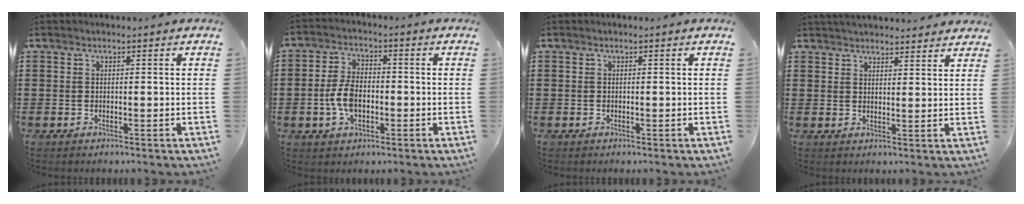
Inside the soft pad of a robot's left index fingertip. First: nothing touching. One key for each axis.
{"total": 5.9, "fx": -1.3, "fy": 3.4, "fz": 4.6, "tx": -0.109, "ty": 0.001, "tz": -0.030}
{"total": 0.0}
{"total": 2.9, "fx": 2.9, "fy": 0.2, "fz": 0.1, "tx": -0.009, "ty": -0.006, "tz": 0.055}